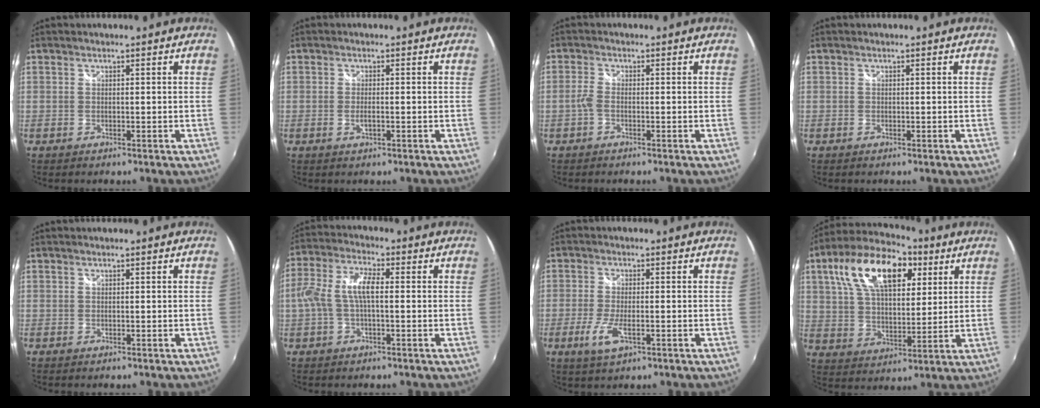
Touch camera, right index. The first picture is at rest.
{"total": 1.8, "force": [-0.6, 0.6, 1.6], "torque": [-0.032, -0.004, -0.008]}
{"total": 1.9, "force": [-0.9, 0.6, 1.5], "torque": [-0.038, 0.001, -0.021]}
{"total": 0.0}
{"total": 0.0}
{"total": 7.8, "force": [-0.3, 2.7, 7.3], "torque": [-0.158, 0.015, -0.005]}
{"total": 5.8, "force": [-2.3, 1.7, 5.0], "torque": [-0.113, -0.013, -0.044]}
{"total": 19.3, "force": [8.3, 10.0, 14.2], "torque": [-0.266, 0.042, 0.140]}